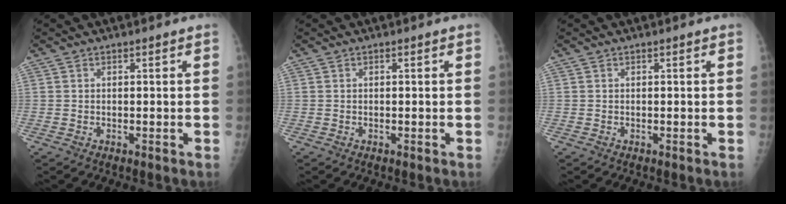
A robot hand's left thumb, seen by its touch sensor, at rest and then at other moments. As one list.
[{"total": 0.0}, {"total": 0.0}]